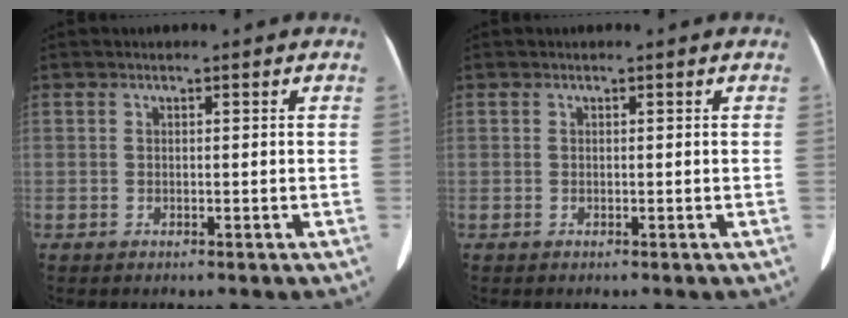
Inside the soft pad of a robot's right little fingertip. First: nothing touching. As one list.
[{"total": 0.0}]